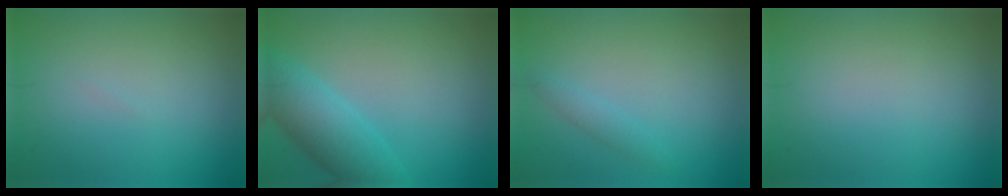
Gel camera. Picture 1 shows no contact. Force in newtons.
{"total": 5.1, "press": 5.1, "slide": 0.3}
{"total": 1.3, "press": 1.3, "slide": 0.0}
{"total": 0.0}